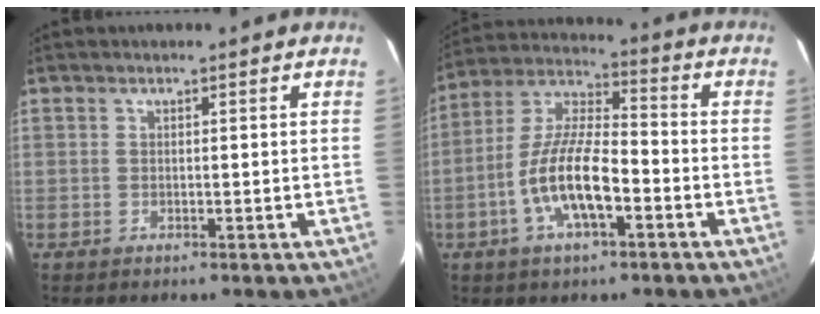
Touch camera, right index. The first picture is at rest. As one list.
[{"total": 12.5, "force": [-4.7, 4.0, 10.8], "torque": [-0.226, 0.000, -0.089]}]